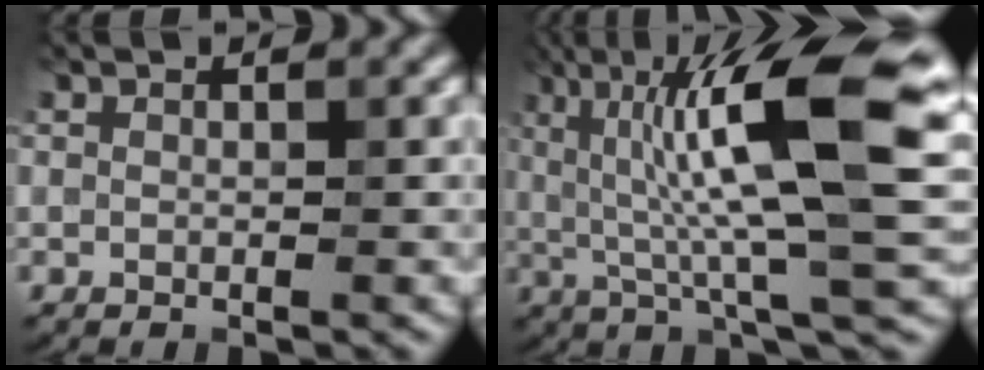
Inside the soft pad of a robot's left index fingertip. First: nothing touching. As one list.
[{"total": 14.0, "force": [3.1, 3.1, 13.2], "torque": [-0.214, 0.017, 0.046]}]